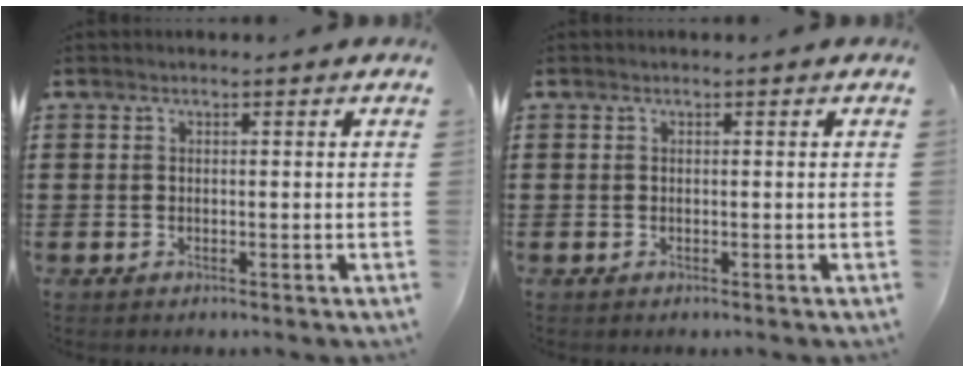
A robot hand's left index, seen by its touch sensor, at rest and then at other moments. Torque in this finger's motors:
{"motor_torque": [-0.02, -0.01, 0.00, 0.00]}